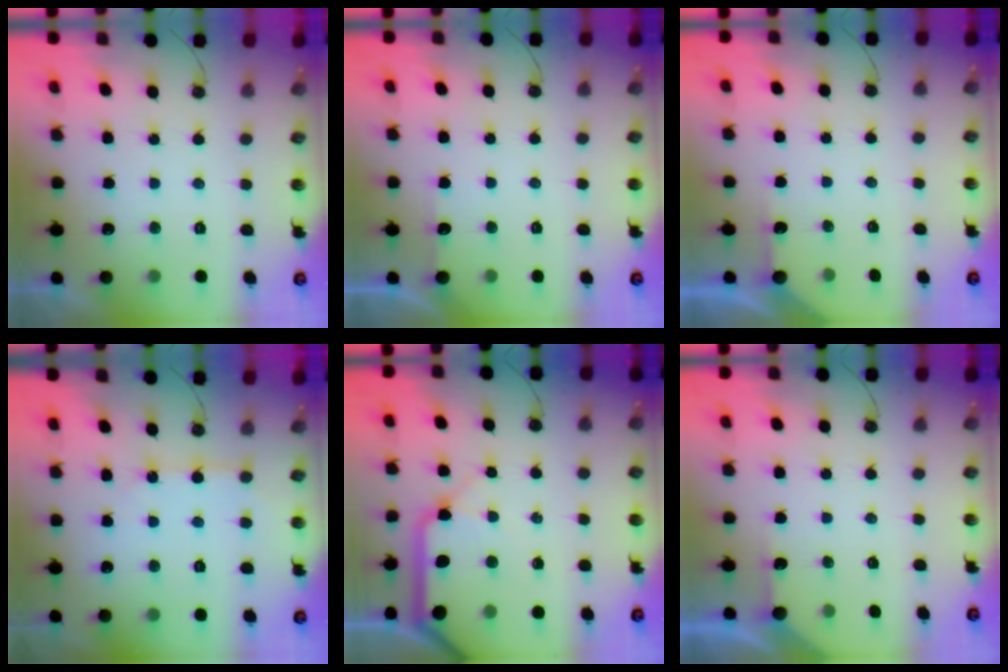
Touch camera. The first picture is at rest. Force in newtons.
{"total": 3.5, "press": 3.5, "slide": 0.5}
{"total": 2.3, "press": 2.3, "slide": 0.2}
{"total": 4.0, "press": 4.0, "slide": 0.2}
{"total": 14.2, "press": 14.0, "slide": 2.4}
{"total": 2.3, "press": 2.3, "slide": 0.2}